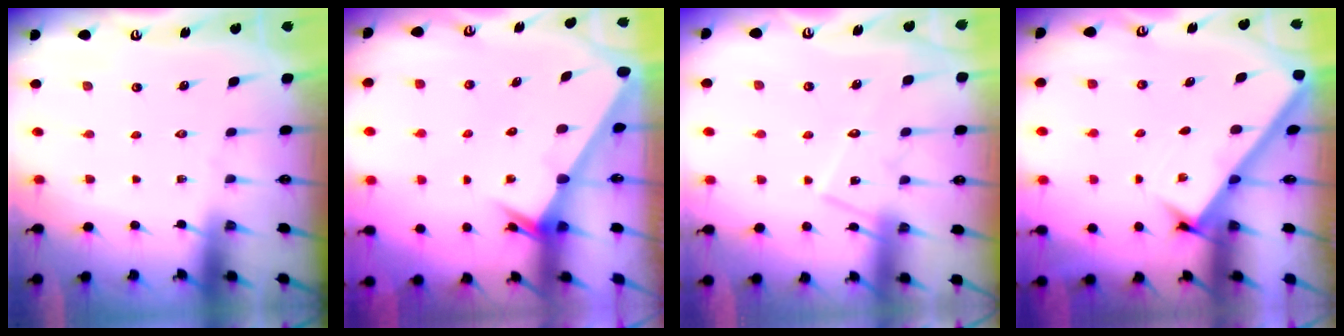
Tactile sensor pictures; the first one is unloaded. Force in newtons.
{"total": 2.3, "press": 2.3, "slide": 0.1}
{"total": 11.8, "press": 11.8, "slide": 0.6}
{"total": 2.6, "press": 2.6, "slide": 0.3}